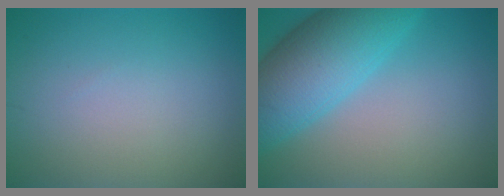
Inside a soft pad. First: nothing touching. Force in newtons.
{"total": 8.8, "press": 8.8, "slide": 0.3}